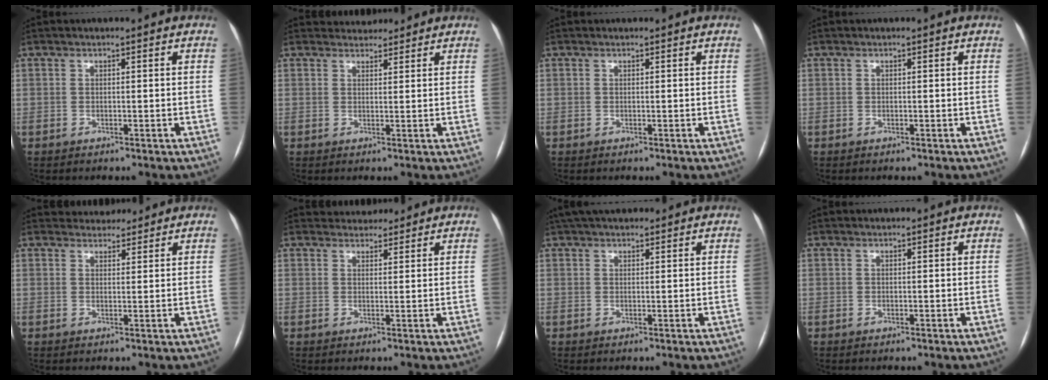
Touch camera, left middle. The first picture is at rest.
{"total": 3.5, "force": [3.3, 1.2, 0.0], "torque": [0.003, 0.014, 0.047]}
{"total": 0.0}
{"total": 0.0}
{"total": 4.3, "force": [4.0, 1.5, 0.1], "torque": [0.002, 0.012, 0.056]}
{"total": 4.1, "force": [3.8, 1.4, 0.2], "torque": [0.002, 0.014, 0.054]}
{"total": 7.5, "force": [6.4, 2.2, 3.3], "torque": [-0.049, 0.040, 0.104]}
{"total": 0.0}